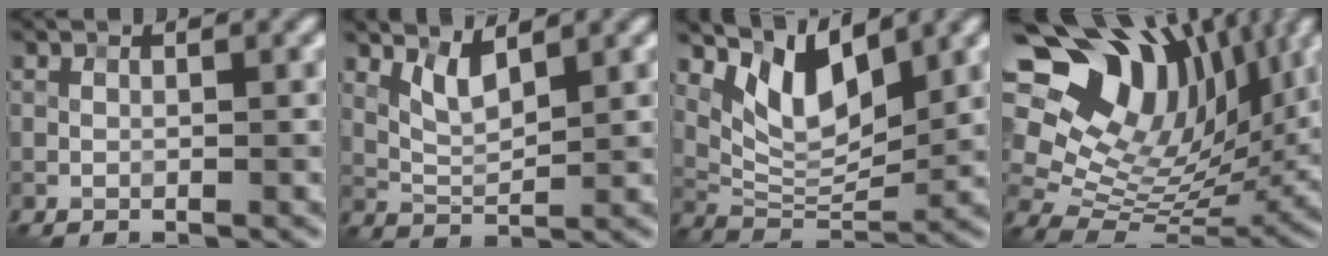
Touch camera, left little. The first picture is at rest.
{"total": 2.7, "force": [1.7, 0.8, 2.0], "torque": [-0.045, -0.008, 0.038]}
{"total": 6.2, "force": [3.5, 2.7, 4.3], "torque": [-0.080, -0.012, 0.065]}
{"total": 14.9, "force": [7.1, 9.7, 8.8], "torque": [-0.163, 0.046, 0.127]}